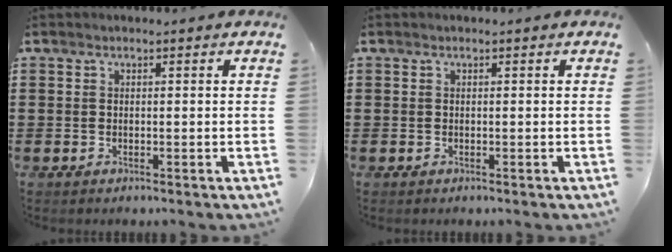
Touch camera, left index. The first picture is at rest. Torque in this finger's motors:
{"motor_torque": [0.00, 0.00, 0.00, 0.00]}